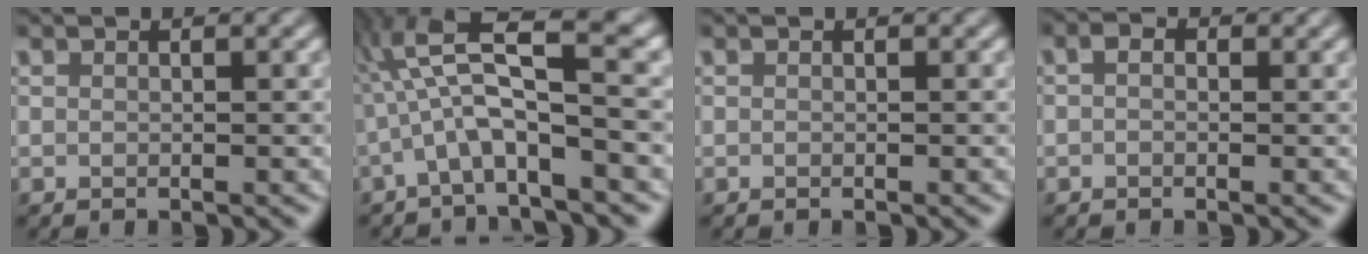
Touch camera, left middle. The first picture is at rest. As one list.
[{"total": 6.8, "force": [-1.0, 1.2, 6.6], "torque": [-0.128, 0.026, -0.029]}, {"total": 0.0}, {"total": 1.3, "force": [0.1, 0.8, 1.0], "torque": [-0.019, 0.001, -0.006]}]